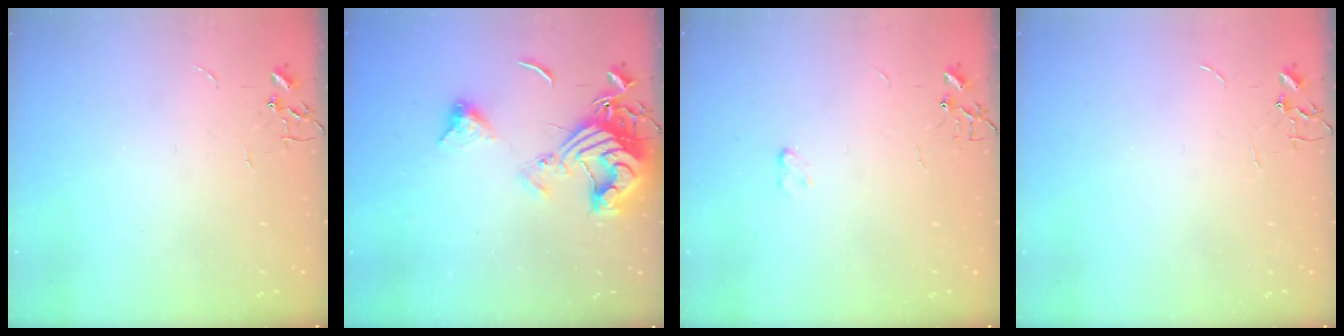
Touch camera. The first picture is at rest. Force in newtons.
{"total": 14.5, "press": 14.4, "slide": 1.6}
{"total": 3.4, "press": 3.4, "slide": 0.4}
{"total": 0.0}